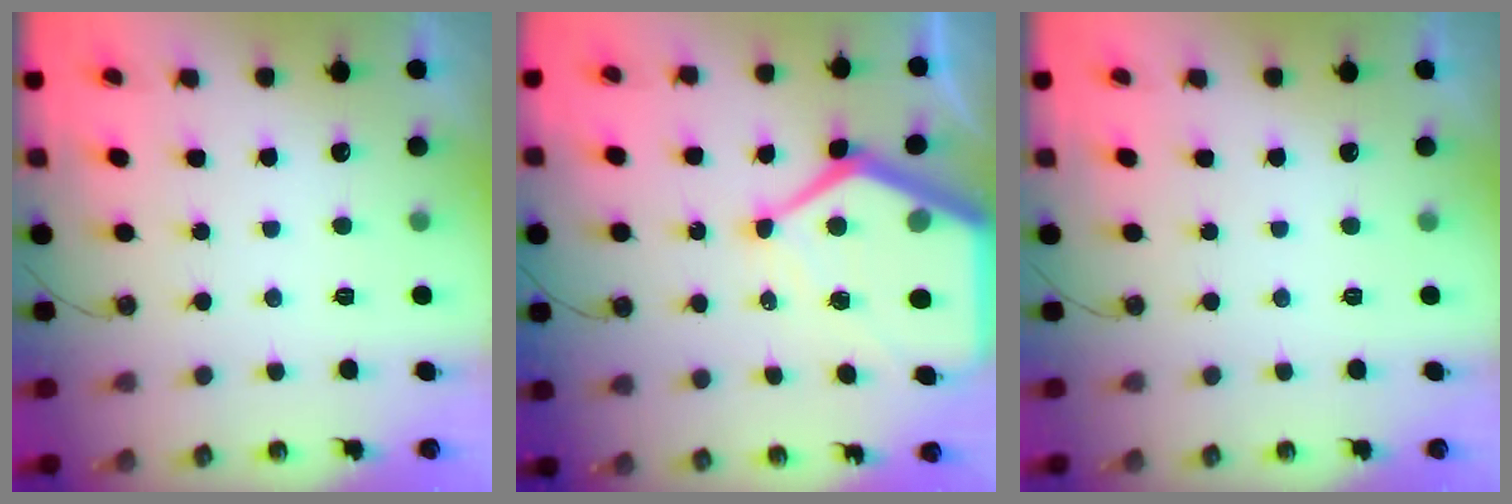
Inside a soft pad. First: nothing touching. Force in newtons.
{"total": 19.4, "press": 19.3, "slide": 2.0}
{"total": 0.0}